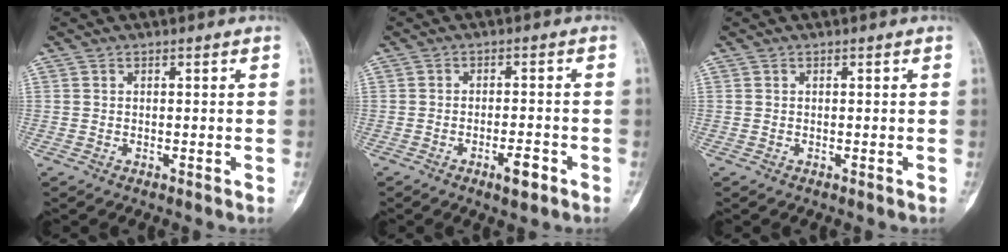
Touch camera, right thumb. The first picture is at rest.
{"total": 4.1, "force": [-2.2, 1.2, 3.2], "torque": [-0.051, 0.011, -0.033]}
{"total": 0.0}